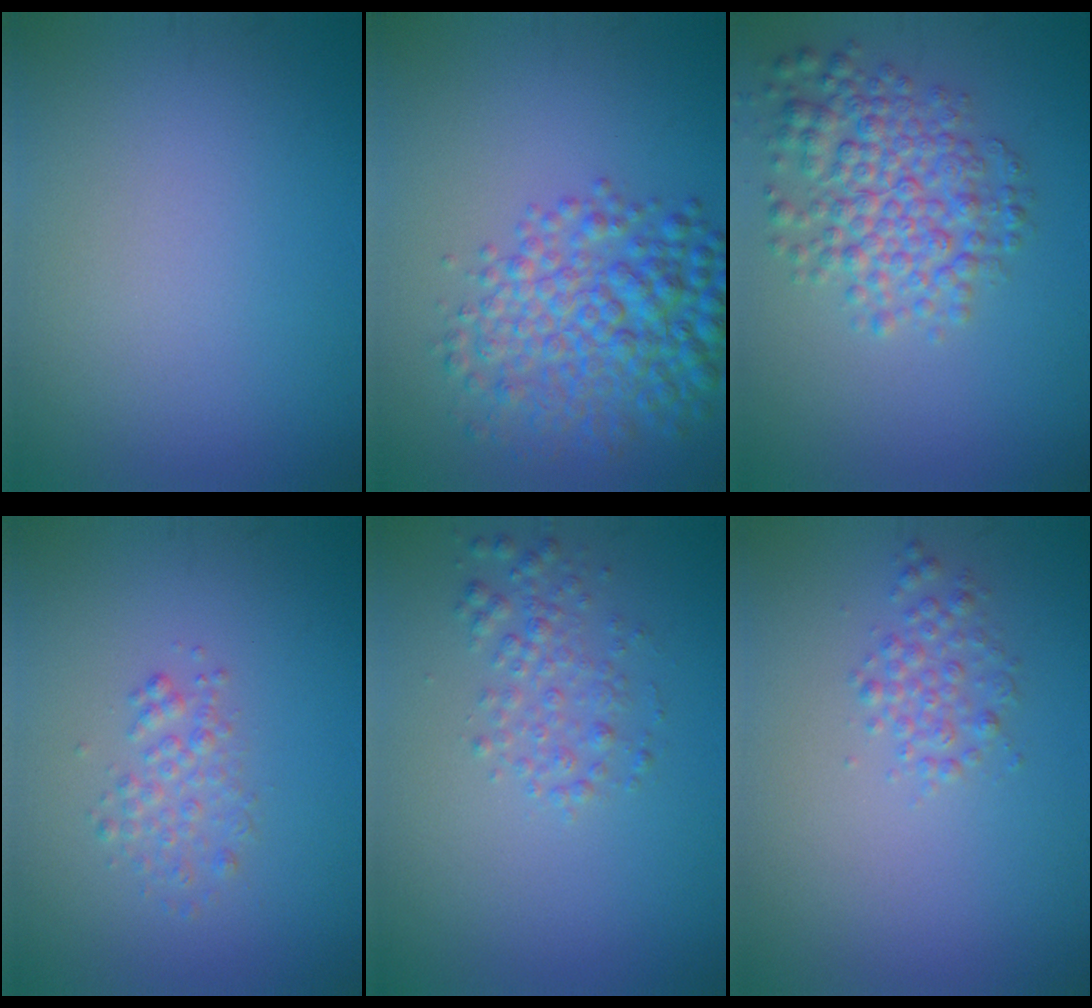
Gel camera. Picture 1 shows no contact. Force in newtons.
{"total": 6.5, "press": 6.5, "slide": 0.1}
{"total": 5.5, "press": 5.5, "slide": 0.1}
{"total": 1.7, "press": 1.7, "slide": 0.1}
{"total": 2.2, "press": 2.2, "slide": 0.0}
{"total": 1.8, "press": 1.8, "slide": 0.0}